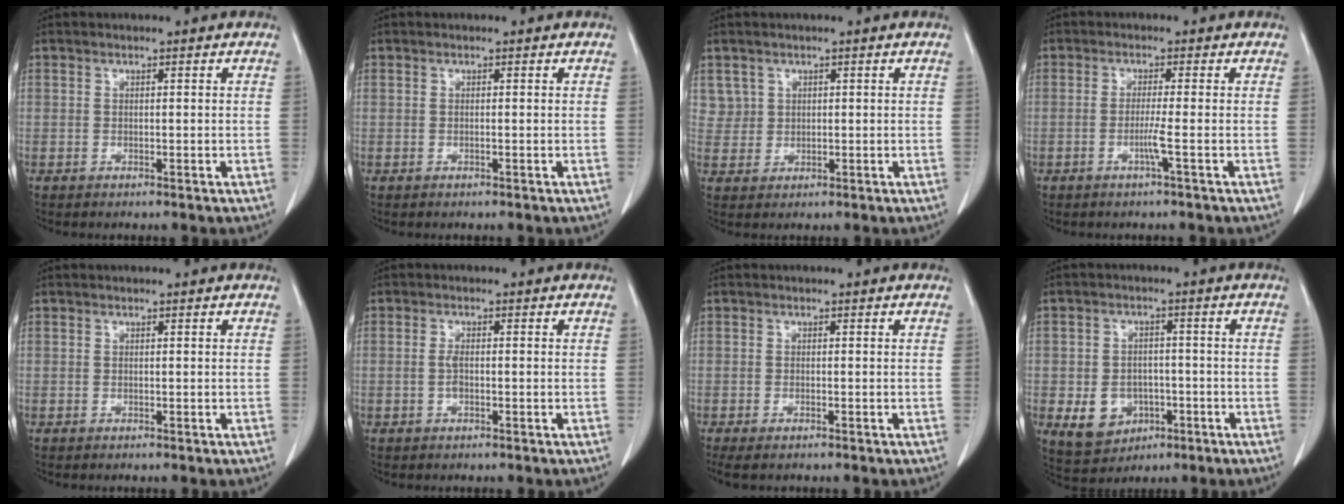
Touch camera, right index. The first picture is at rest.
{"total": 0.0}
{"total": 3.1, "force": [1.5, 2.6, -0.2], "torque": [0.021, 0.004, 0.025]}
{"total": 2.4, "force": [-0.9, -0.8, 2.1], "torque": [-0.041, -0.004, -0.019]}
{"total": 0.0}
{"total": 1.6, "force": [-0.3, 0.6, 1.5], "torque": [-0.033, 0.001, -0.006]}
{"total": 2.1, "force": [-1.5, 0.7, 1.3], "torque": [-0.017, -0.006, -0.019]}
{"total": 6.9, "force": [-2.0, 5.8, 3.0], "torque": [-0.050, 0.011, -0.016]}